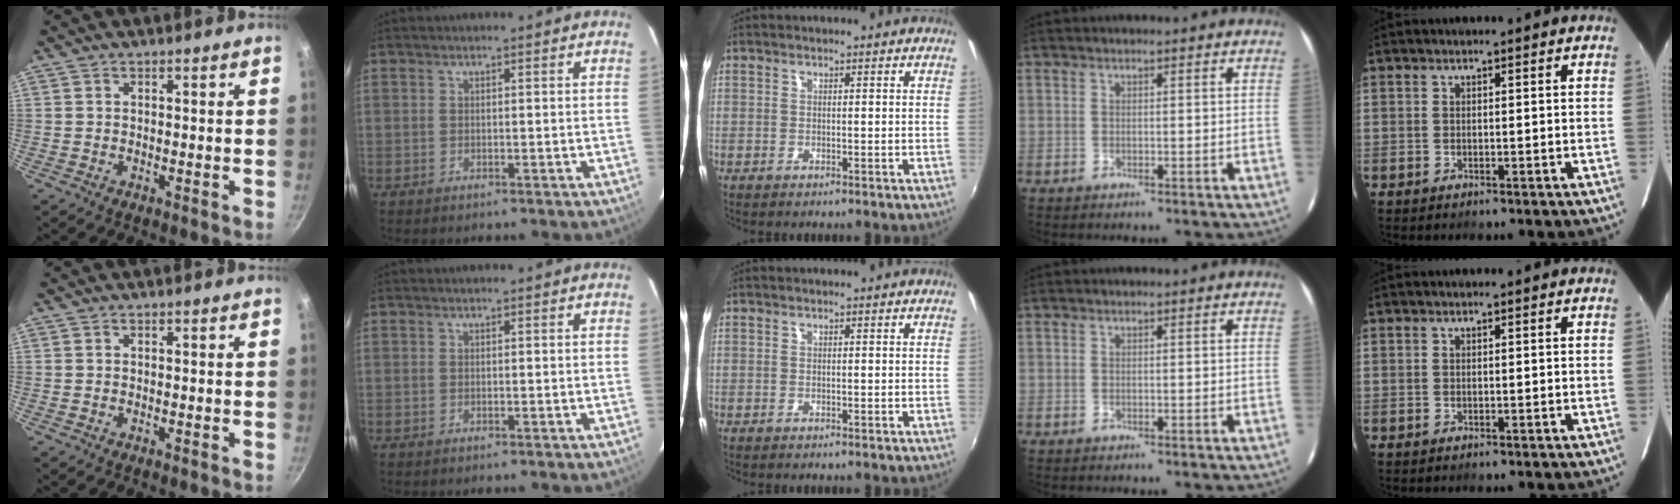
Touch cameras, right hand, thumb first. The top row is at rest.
{}